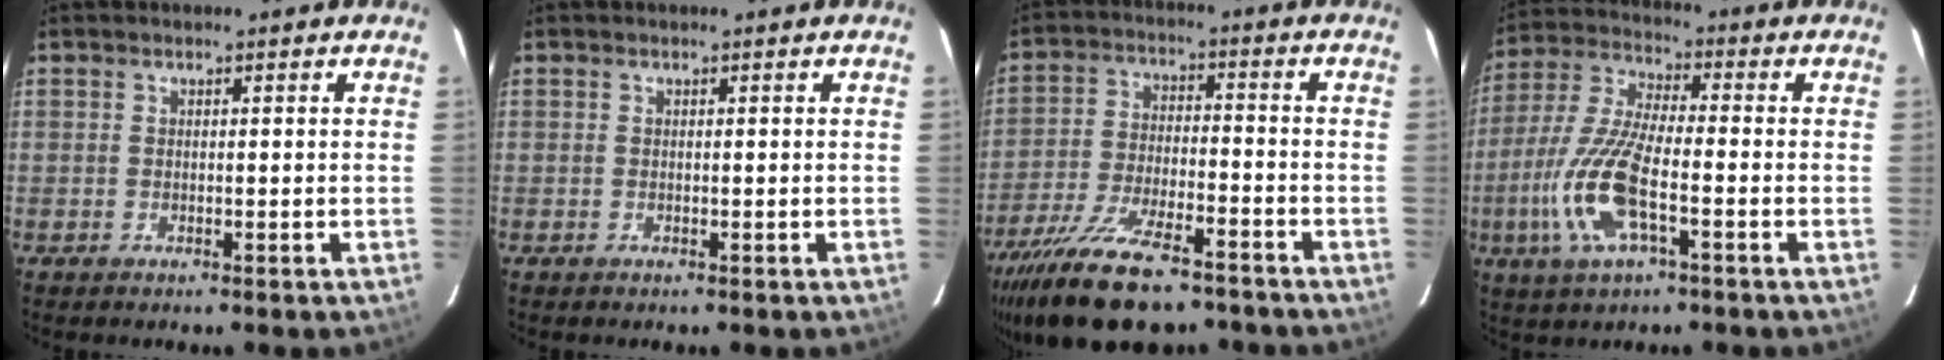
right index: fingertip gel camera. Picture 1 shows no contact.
{"total": 0.0}
{"total": 19.1, "force": [-14.6, 5.9, 10.9], "torque": [-0.221, -0.040, -0.243]}
{"total": 14.3, "force": [-4.7, 4.3, 12.8], "torque": [-0.283, -0.008, -0.095]}